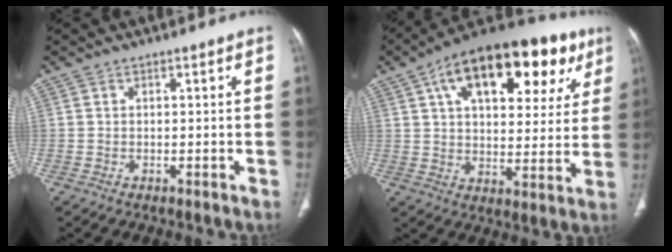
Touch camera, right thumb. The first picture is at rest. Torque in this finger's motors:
{"motor_torque": [-0.02, 4.70, 1.53, -0.02, 0.18]}